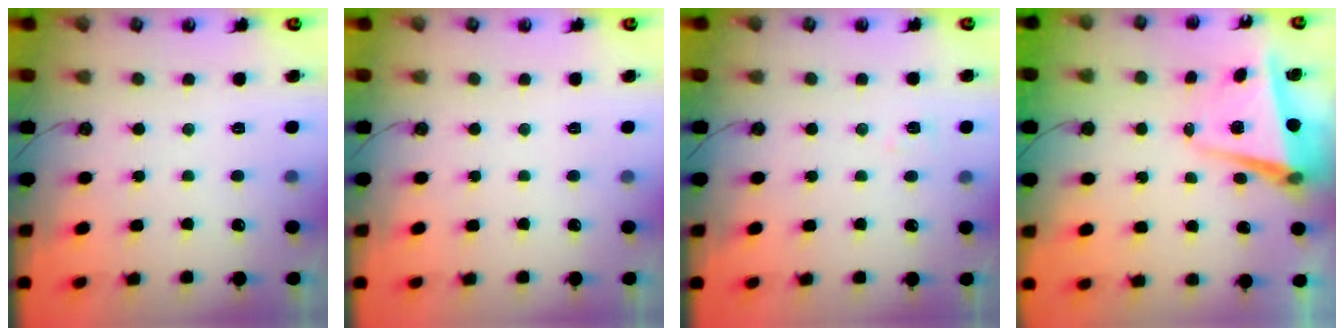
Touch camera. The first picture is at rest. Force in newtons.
{"total": 0.0}
{"total": 5.0, "press": 4.5, "slide": 2.1}
{"total": 5.6, "press": 5.4, "slide": 1.3}